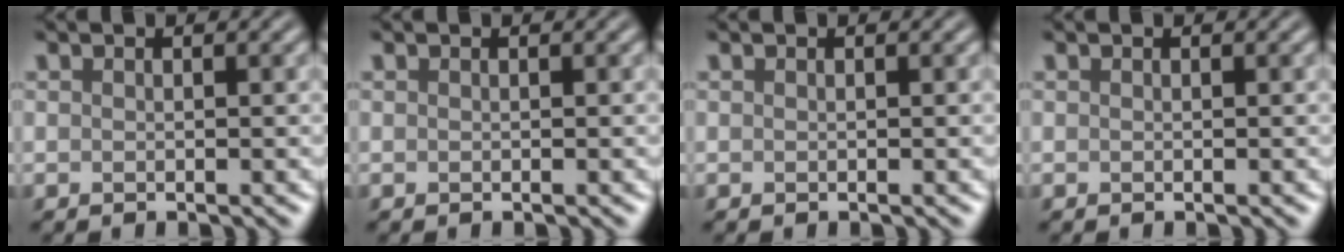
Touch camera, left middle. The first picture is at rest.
{"total": 0.0}
{"total": 0.0}
{"total": 0.0}